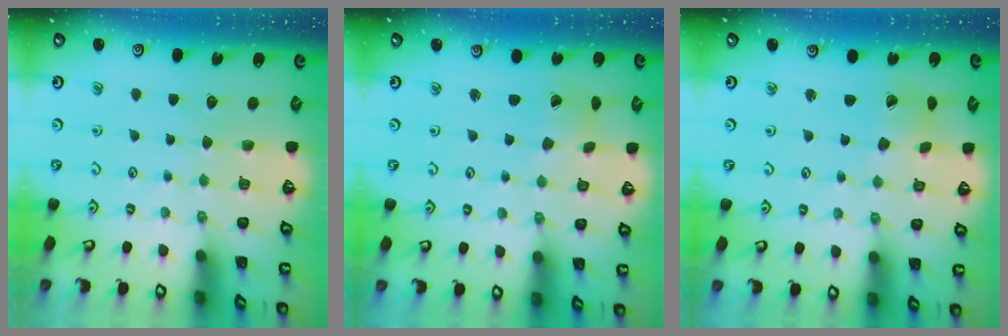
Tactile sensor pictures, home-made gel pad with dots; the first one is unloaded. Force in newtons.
{"total": 1.2, "press": 1.1, "slide": 0.2}
{"total": 2.1, "press": 2.0, "slide": 0.3}